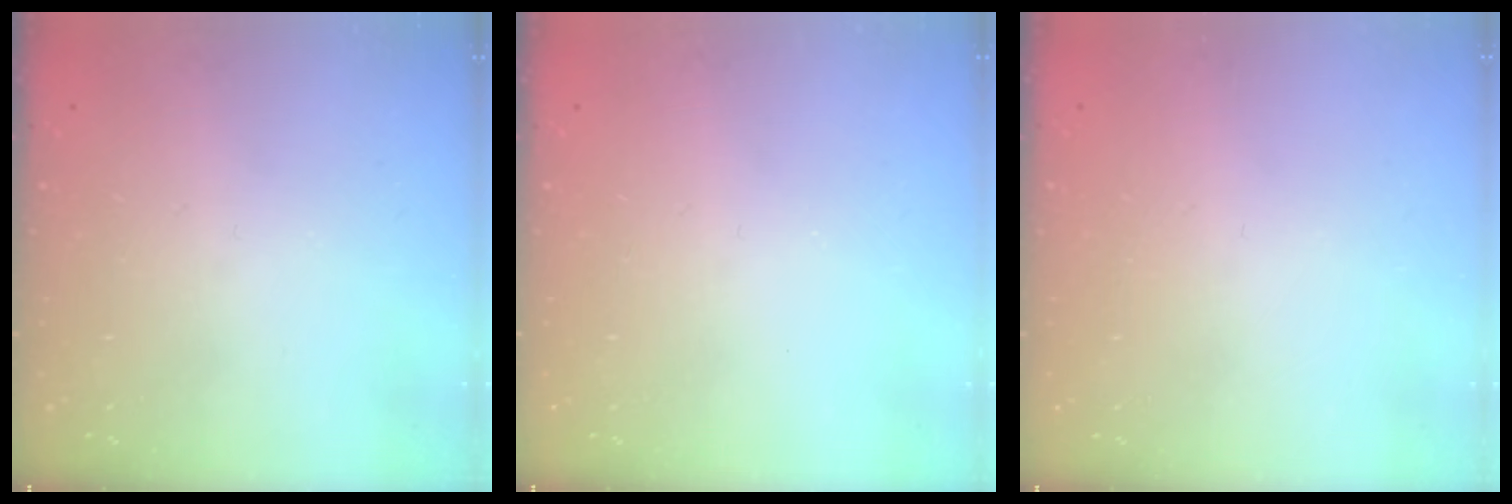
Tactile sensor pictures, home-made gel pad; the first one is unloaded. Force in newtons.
{"total": 0.0}
{"total": 0.9, "press": 0.9, "slide": 0.1}